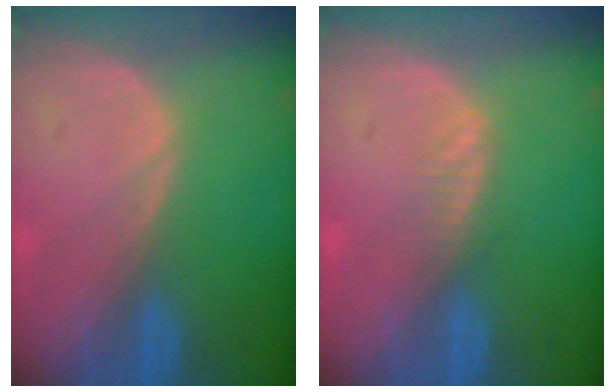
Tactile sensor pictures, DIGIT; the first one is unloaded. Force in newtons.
{"total": 1.6, "press": 1.6, "slide": 0.1}